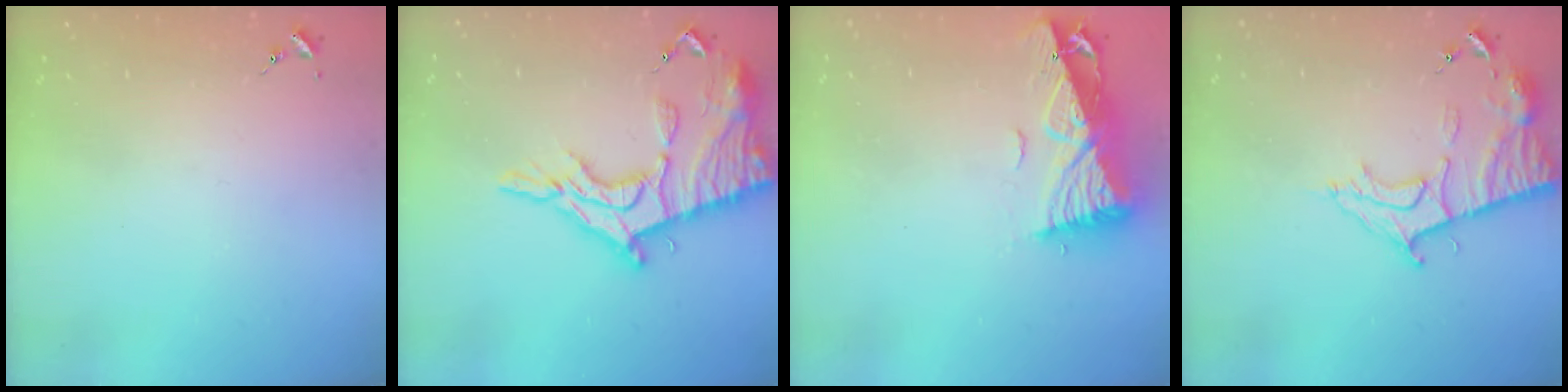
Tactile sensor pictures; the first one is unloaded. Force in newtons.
{"total": 19.6, "press": 19.6, "slide": 1.7}
{"total": 10.9, "press": 10.9, "slide": 1.2}
{"total": 11.9, "press": 11.8, "slide": 1.0}